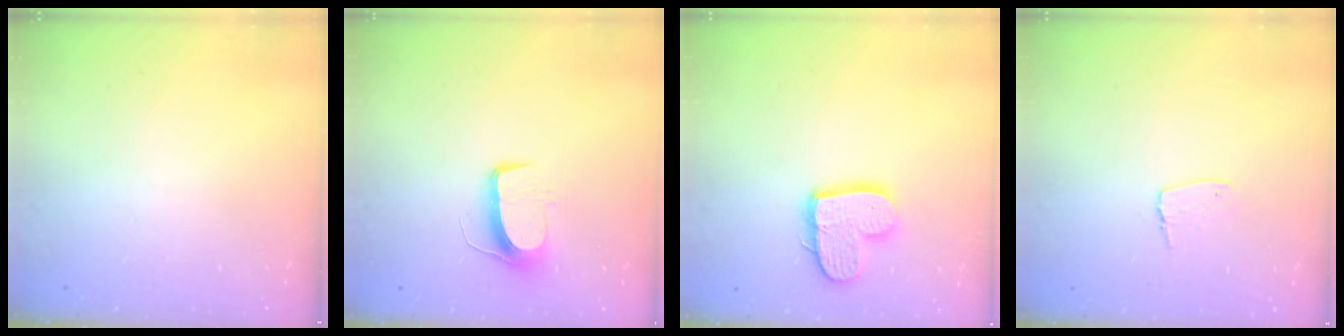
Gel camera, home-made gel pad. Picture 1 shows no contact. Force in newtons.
{"total": 8.6, "press": 8.5, "slide": 0.4}
{"total": 12.5, "press": 12.4, "slide": 1.1}
{"total": 5.4, "press": 5.3, "slide": 0.5}